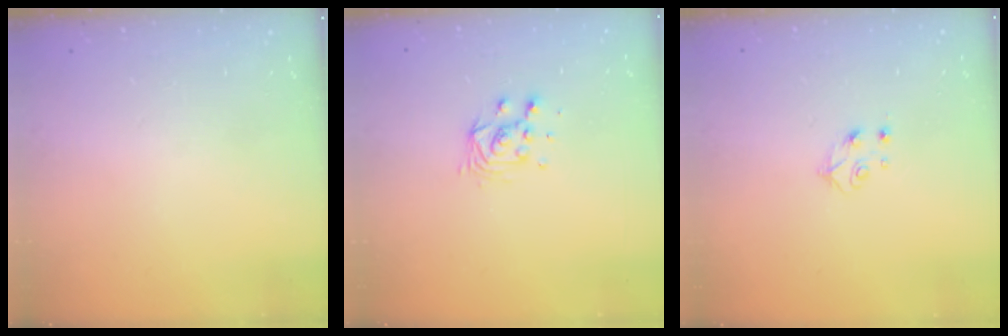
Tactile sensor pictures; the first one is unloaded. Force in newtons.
{"total": 6.4, "press": 6.4, "slide": 0.3}
{"total": 4.2, "press": 4.1, "slide": 0.6}